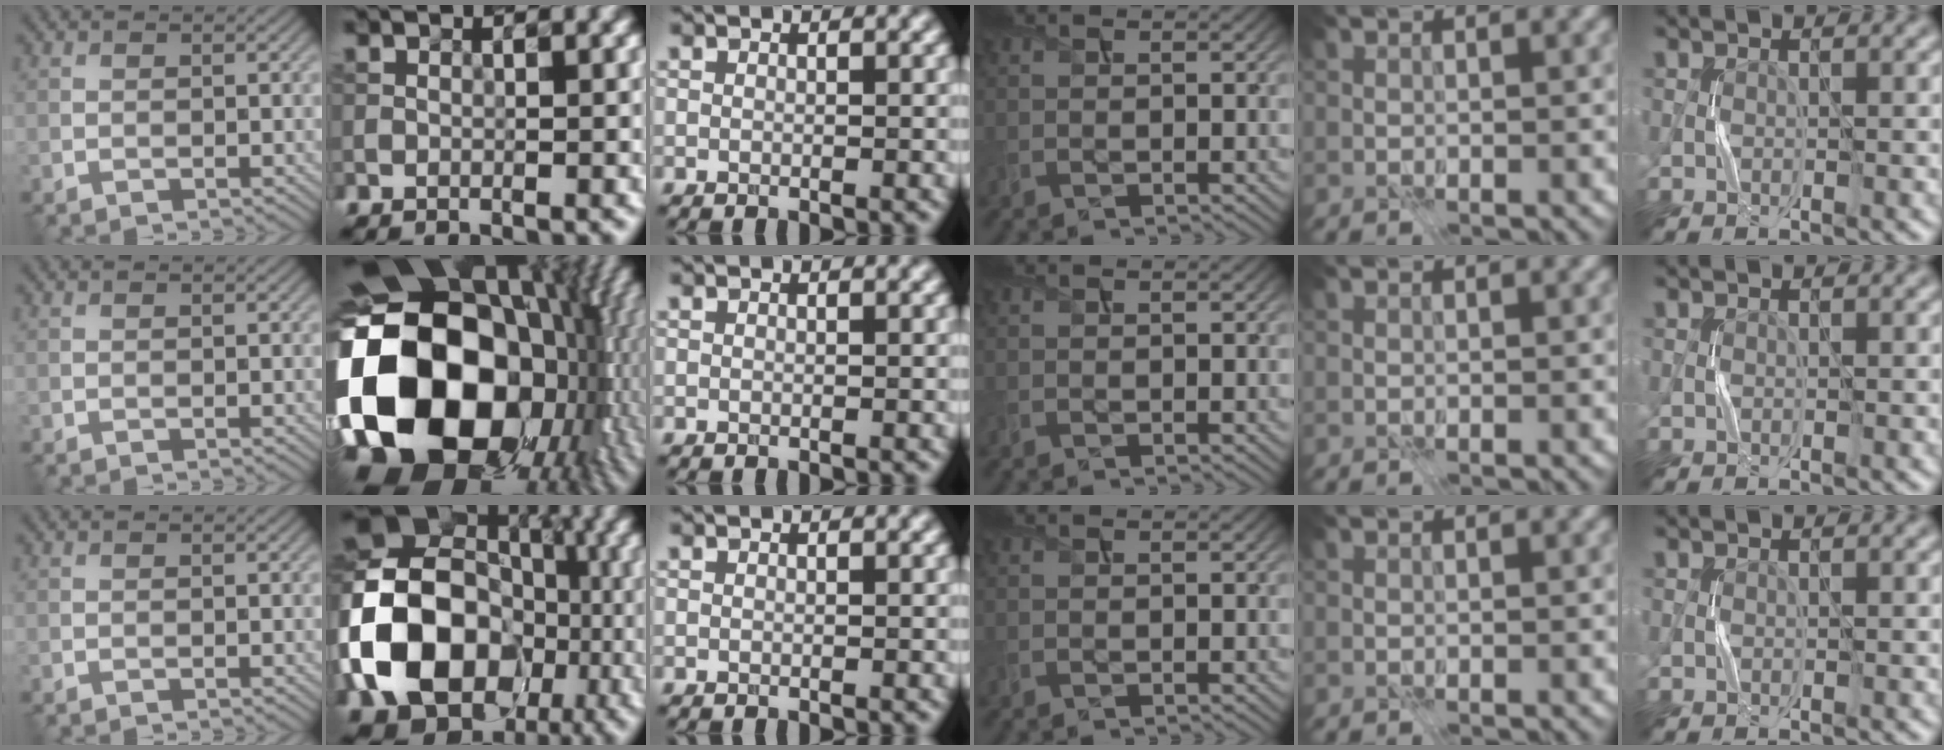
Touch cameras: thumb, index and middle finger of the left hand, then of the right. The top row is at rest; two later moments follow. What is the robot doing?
{"motion": "press", "object": "sticker"}